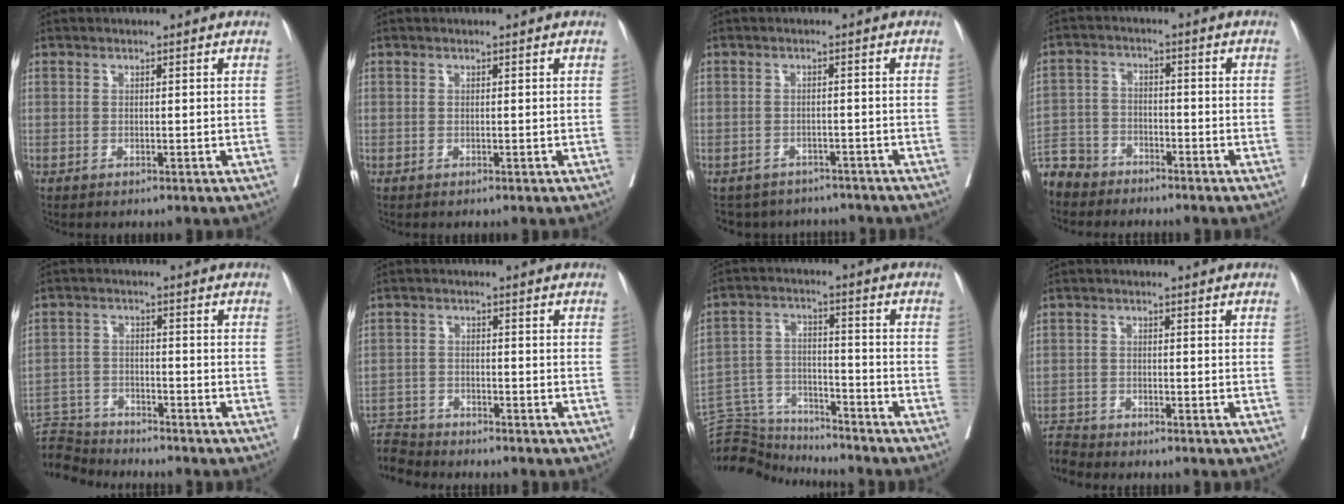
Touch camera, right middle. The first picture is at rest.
{"total": 0.0}
{"total": 7.6, "force": [-7.0, 3.1, 0.4], "torque": [-0.002, 0.013, -0.083]}
{"total": 7.1, "force": [-6.3, 3.2, 0.2], "torque": [-0.005, -0.003, -0.126]}
{"total": 8.5, "force": [-8.5, 0.8, 0.0], "torque": [-0.002, 0.008, -0.156]}
{"total": 6.2, "force": [-6.1, 0.5, -0.6], "torque": [0.010, 0.001, -0.117]}
{"total": 11.5, "force": [-11.4, 1.4, 0.4], "torque": [-0.010, 0.035, -0.201]}
{"total": 3.4, "force": [-3.3, -0.3, -0.6], "torque": [0.013, -0.013, -0.062]}